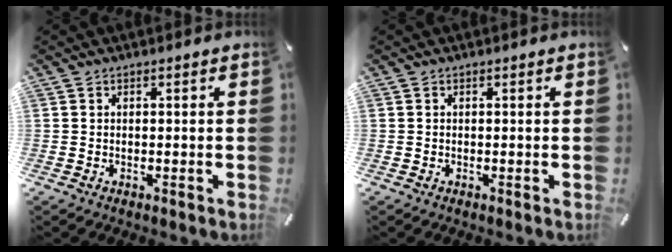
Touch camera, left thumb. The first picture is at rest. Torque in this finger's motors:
{"motor_torque": [-0.02, 0.02, 0.05, 0.07, 0.00]}